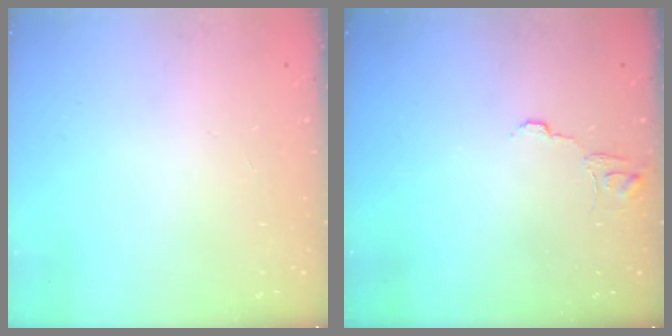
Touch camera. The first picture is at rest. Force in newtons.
{"total": 6.6, "press": 6.6, "slide": 0.4}